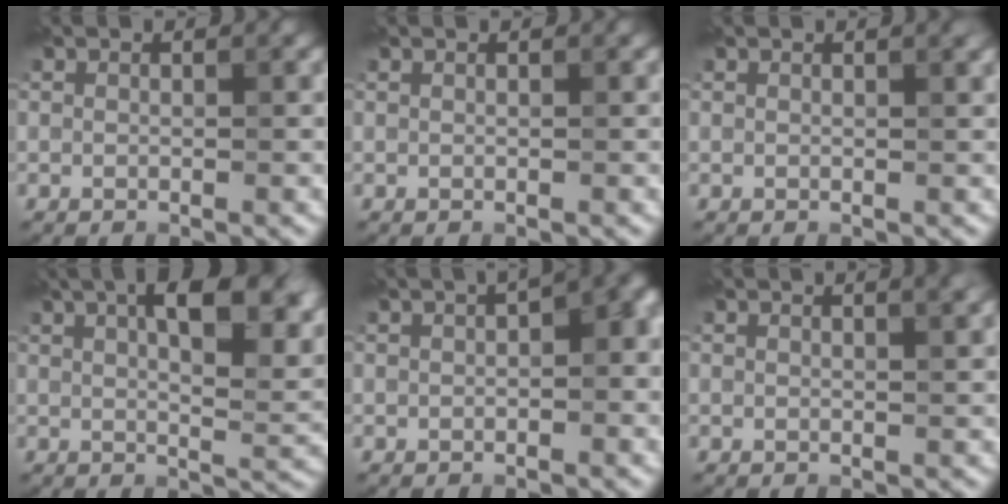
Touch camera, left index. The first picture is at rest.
{"total": 0.0}
{"total": 1.4, "force": [0.8, 0.5, 1.0], "torque": [-0.006, 0.002, 0.006]}
{"total": 12.6, "force": [5.6, 4.9, 10.1], "torque": [-0.118, 0.024, 0.075]}
{"total": 6.0, "force": [1.1, 2.5, 5.3], "torque": [-0.039, 0.027, 0.011]}
{"total": 3.0, "force": [1.9, 1.2, 2.1], "torque": [-0.006, 0.013, 0.000]}